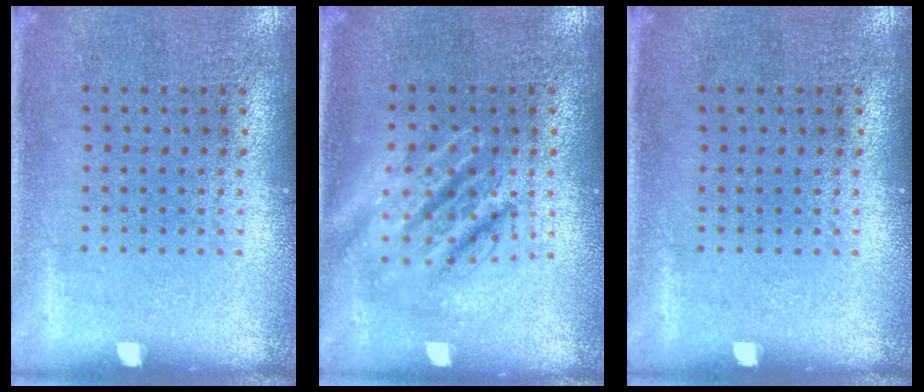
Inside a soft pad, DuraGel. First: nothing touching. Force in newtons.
{"total": 2.4, "press": 2.4, "slide": 0.3}
{"total": 0.0}